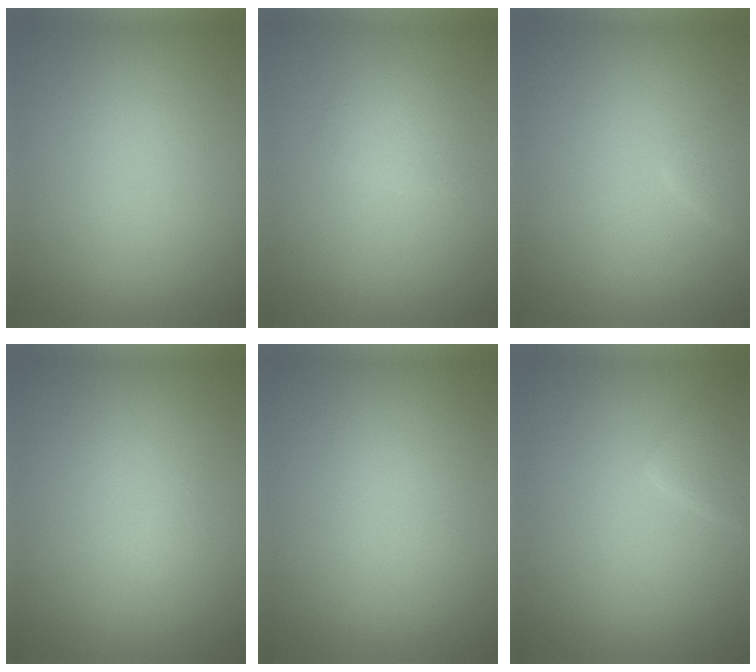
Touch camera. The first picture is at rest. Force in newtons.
{"total": 1.6, "press": 1.6, "slide": 0.1}
{"total": 1.4, "press": 1.4, "slide": 0.1}
{"total": 0.6, "press": 0.6, "slide": 0.0}
{"total": 0.0}
{"total": 1.8, "press": 1.8, "slide": 0.0}